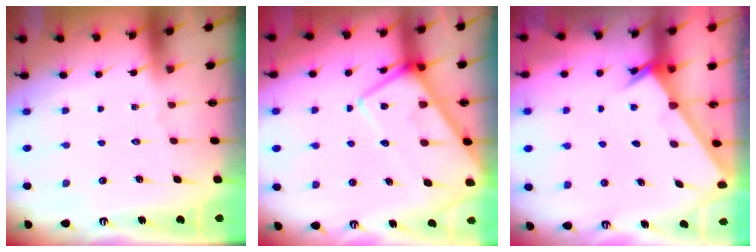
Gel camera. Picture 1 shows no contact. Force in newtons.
{"total": 12.1, "press": 12.1, "slide": 1.3}
{"total": 2.6, "press": 2.6, "slide": 0.2}